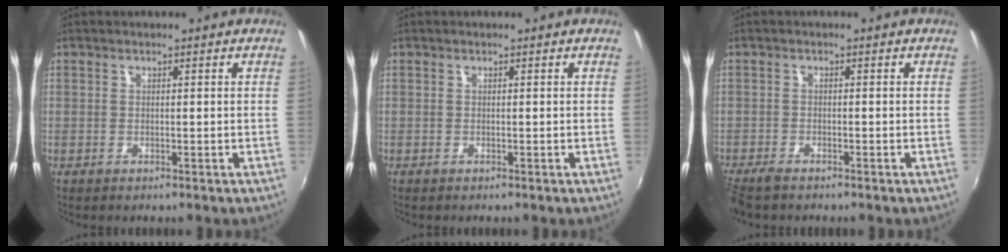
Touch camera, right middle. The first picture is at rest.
{"total": 0.0}
{"total": 4.2, "force": [-3.6, 1.1, 1.9], "torque": [-0.052, -0.020, -0.071]}